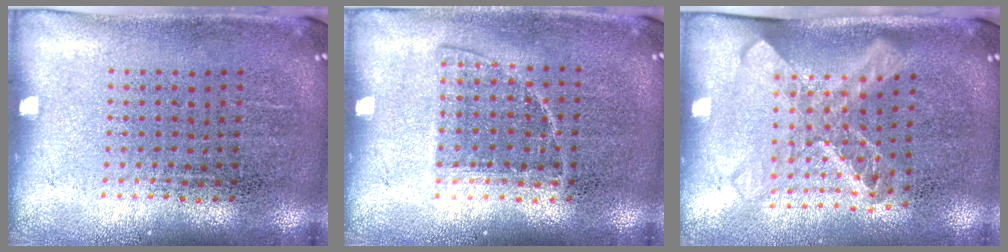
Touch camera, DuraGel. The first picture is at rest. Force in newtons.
{"total": 0.8, "press": 0.7, "slide": 0.4}
{"total": 1.7, "press": 1.3, "slide": 1.0}